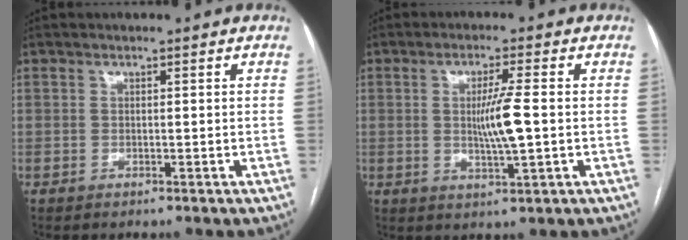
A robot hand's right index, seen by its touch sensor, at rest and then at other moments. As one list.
[{"total": 6.1, "force": [-0.1, 0.0, 6.1], "torque": [-0.112, -0.006, -0.001]}]